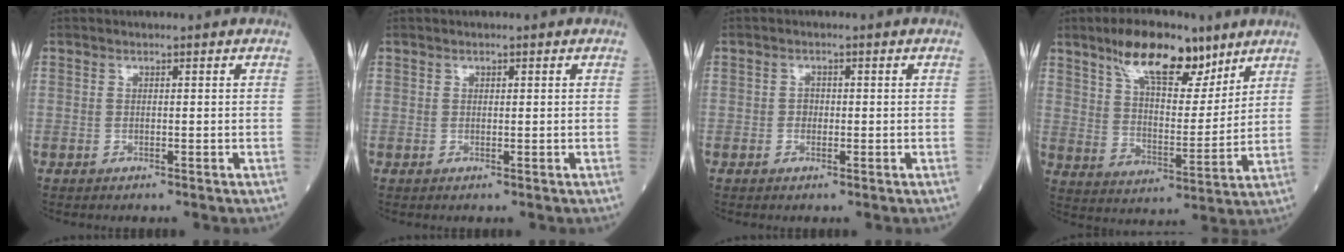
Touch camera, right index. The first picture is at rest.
{"total": 0.5, "force": [0.3, 0.3, 0.3], "torque": [-0.003, -0.001, 0.003]}
{"total": 1.4, "force": [-0.1, 1.1, 0.8], "torque": [-0.011, 0.003, -0.002]}
{"total": 14.3, "force": [9.6, 5.2, 9.2], "torque": [-0.152, 0.006, 0.167]}